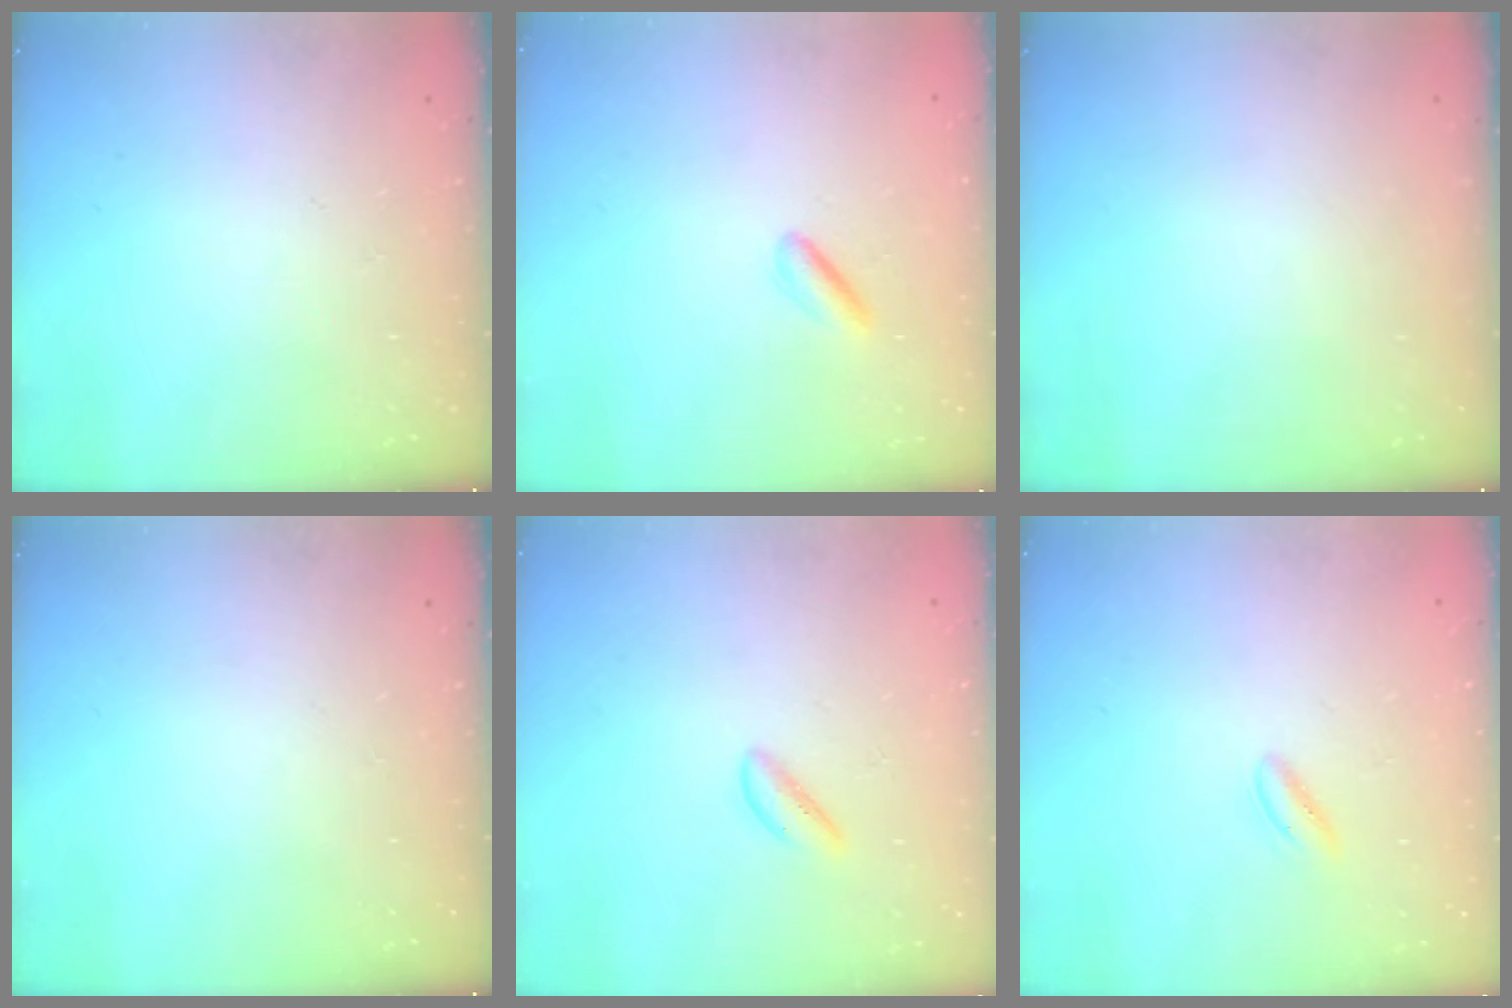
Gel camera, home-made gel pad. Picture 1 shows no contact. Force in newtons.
{"total": 2.4, "press": 2.2, "slide": 0.8}
{"total": 0.0}
{"total": 0.0}
{"total": 1.7, "press": 1.6, "slide": 0.7}
{"total": 2.6, "press": 2.5, "slide": 0.8}